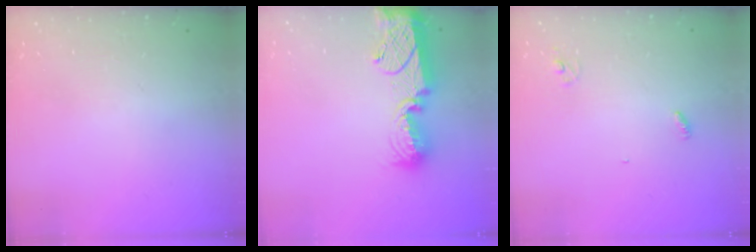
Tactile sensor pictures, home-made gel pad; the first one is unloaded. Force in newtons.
{"total": 13.7, "press": 13.7, "slide": 1.0}
{"total": 2.7, "press": 2.7, "slide": 0.2}